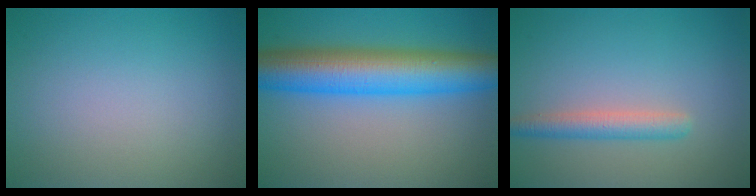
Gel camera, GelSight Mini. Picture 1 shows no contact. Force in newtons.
{"total": 9.7, "press": 9.7, "slide": 0.1}
{"total": 2.6, "press": 2.6, "slide": 0.1}